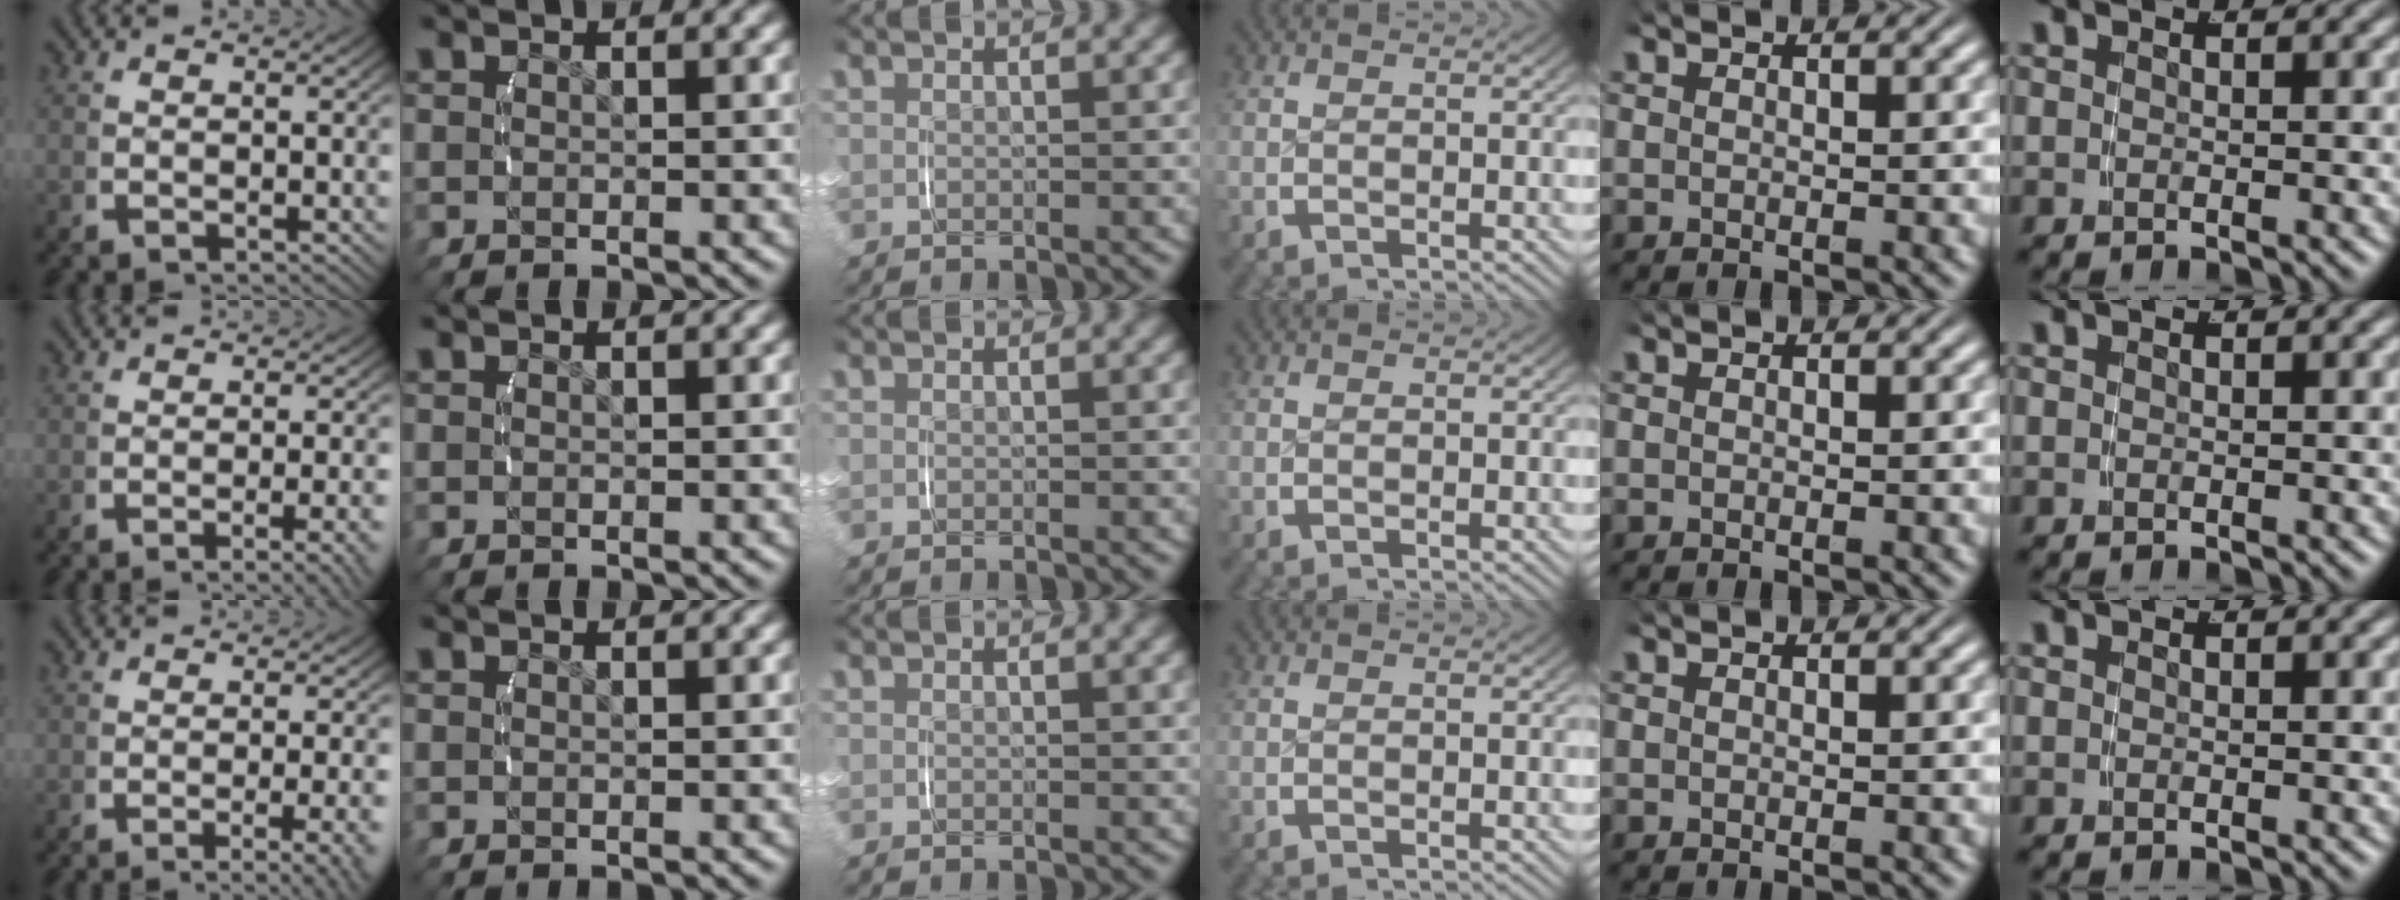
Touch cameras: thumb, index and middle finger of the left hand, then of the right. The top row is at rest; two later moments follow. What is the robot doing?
{"motion": "lift_and_place", "object": "dispenser bottle"}